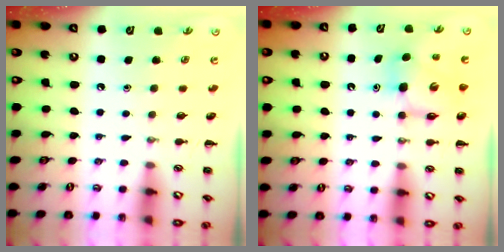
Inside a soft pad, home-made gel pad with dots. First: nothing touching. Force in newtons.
{"total": 8.1, "press": 7.9, "slide": 1.6}